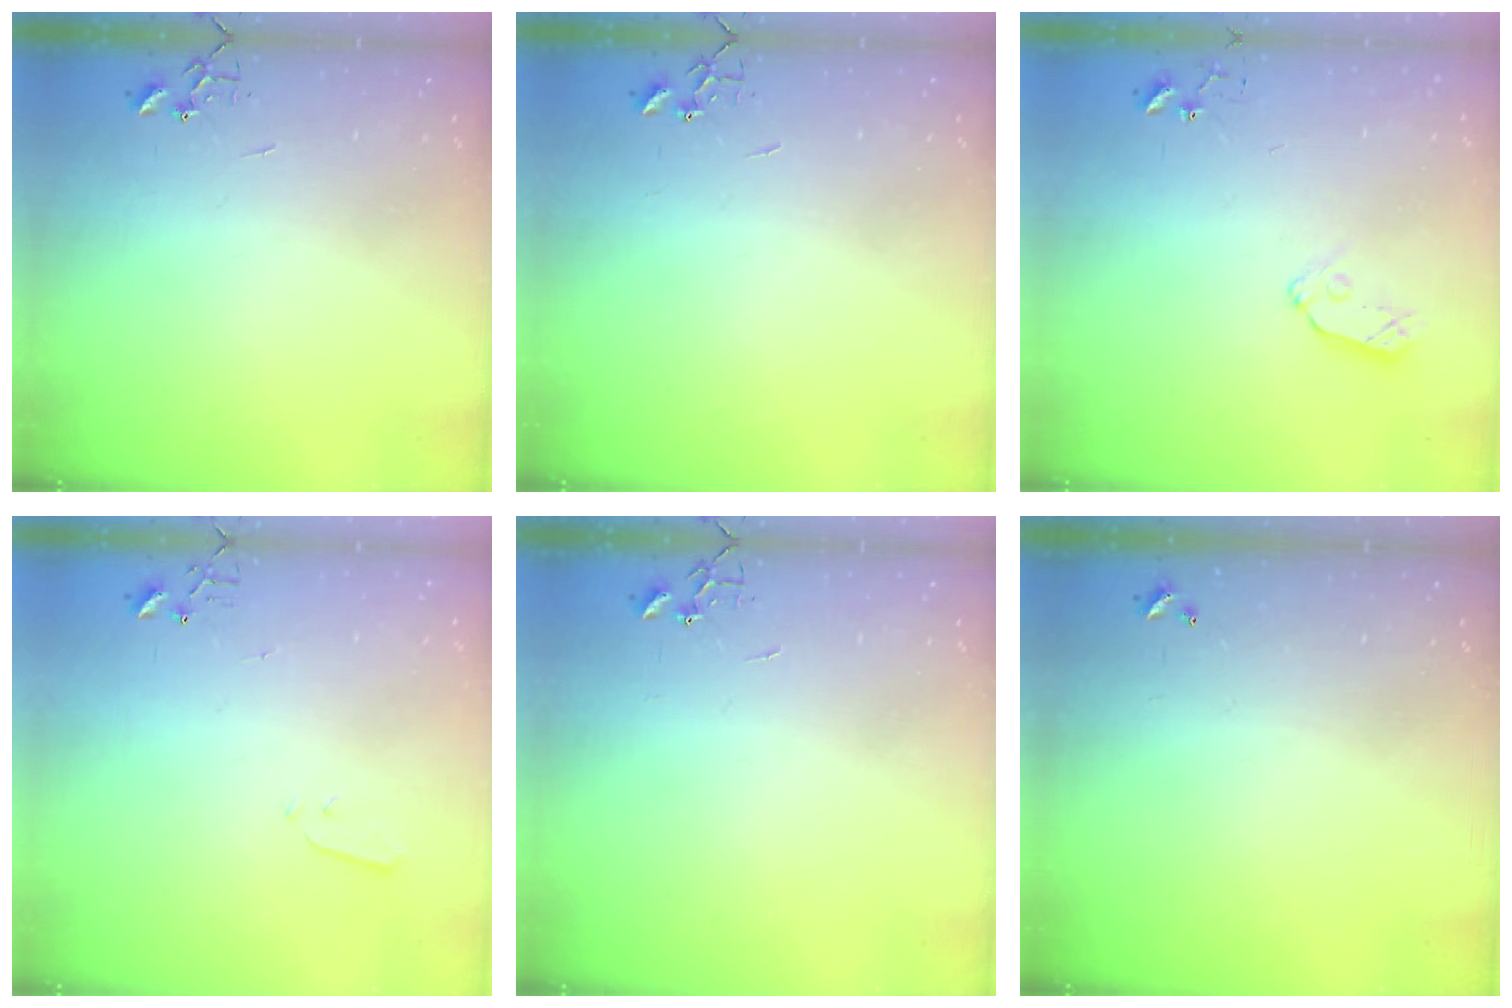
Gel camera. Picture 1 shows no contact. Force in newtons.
{"total": 0.0}
{"total": 7.3, "press": 7.3, "slide": 0.4}
{"total": 3.0, "press": 2.9, "slide": 0.7}
{"total": 0.0}
{"total": 0.0}